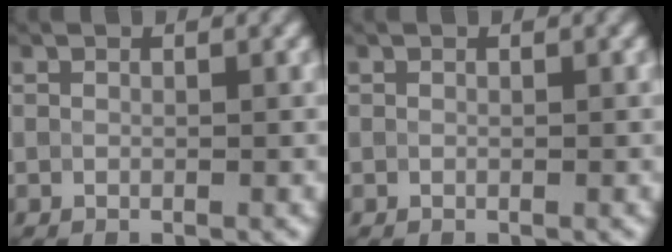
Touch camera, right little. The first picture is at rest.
{"total": 0.0}